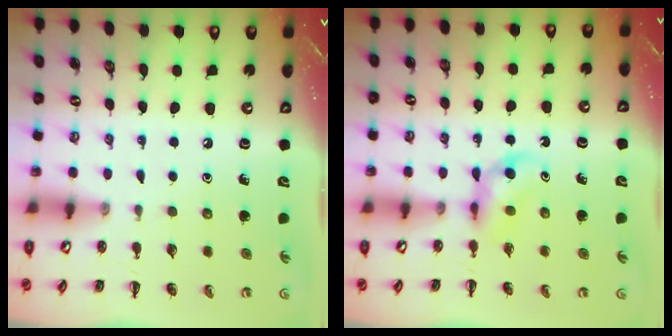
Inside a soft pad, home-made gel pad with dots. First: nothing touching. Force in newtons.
{"total": 3.5, "press": 3.2, "slide": 1.4}